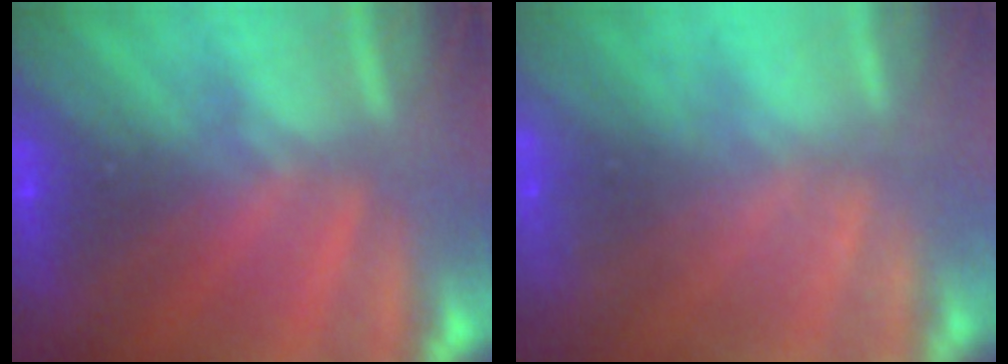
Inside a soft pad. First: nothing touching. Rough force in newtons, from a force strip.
{"total": 2.3}